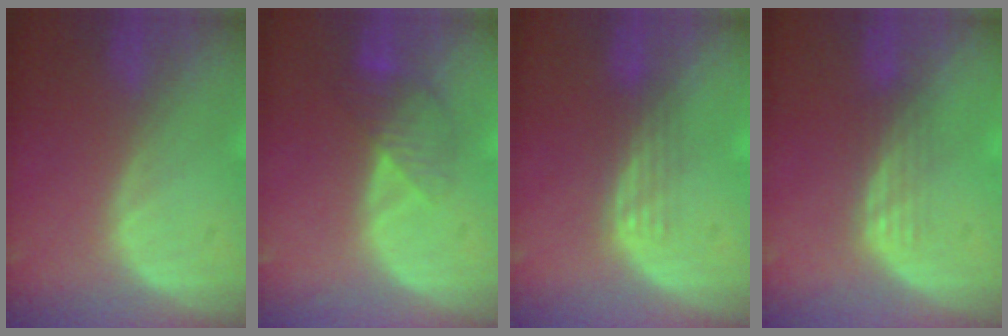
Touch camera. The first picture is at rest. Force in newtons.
{"total": 4.2, "press": 4.1, "slide": 0.8}
{"total": 2.9, "press": 2.6, "slide": 1.3}
{"total": 2.9, "press": 2.5, "slide": 1.5}